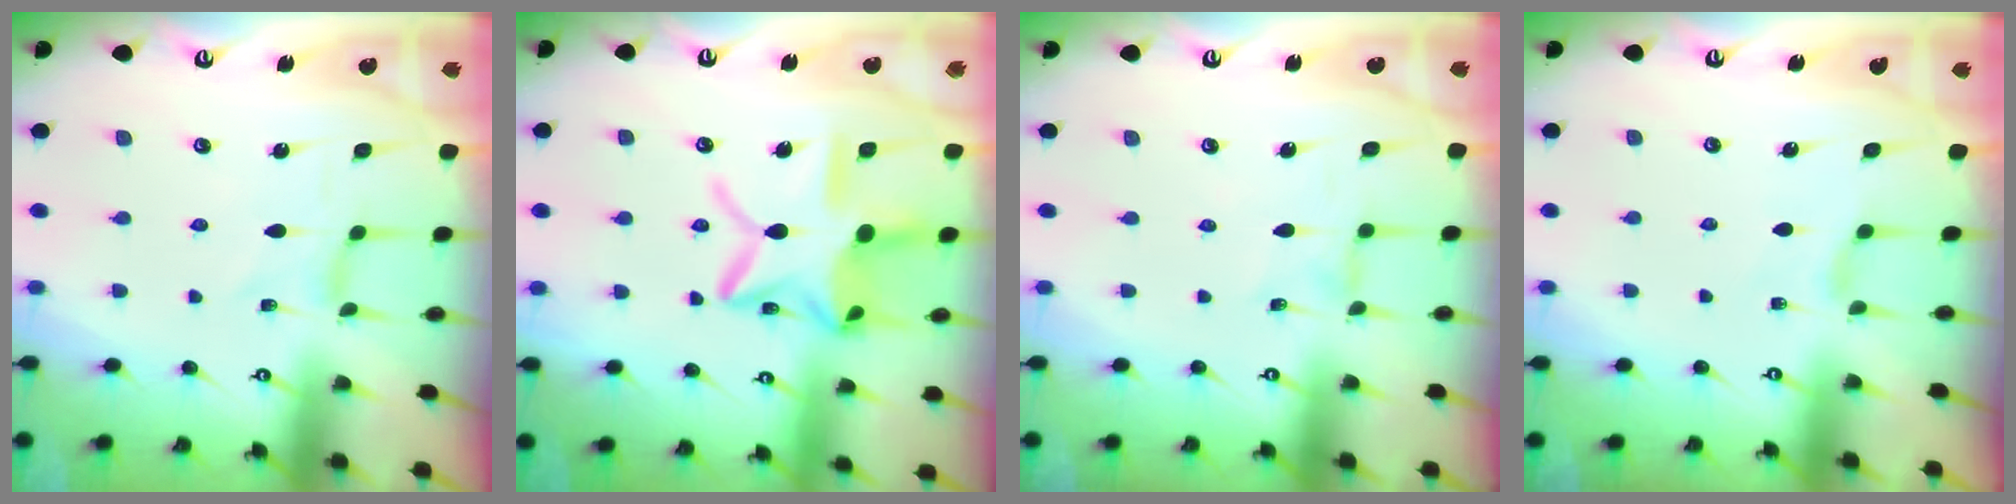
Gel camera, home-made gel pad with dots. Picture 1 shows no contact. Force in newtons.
{"total": 17.6, "press": 17.6, "slide": 1.4}
{"total": 1.2, "press": 1.1, "slide": 0.3}
{"total": 2.7, "press": 2.7, "slide": 0.6}